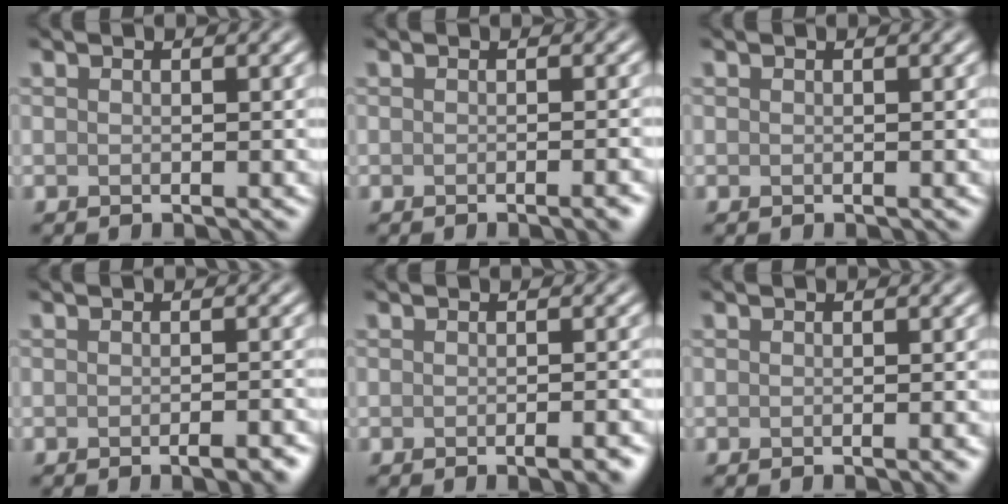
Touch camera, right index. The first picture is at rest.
{"total": 2.2, "force": [-0.9, 0.6, 1.9], "torque": [-0.013, 0.000, -0.013]}
{"total": 0.0}
{"total": 2.4, "force": [-1.3, 0.6, 1.9], "torque": [-0.024, -0.001, -0.017]}
{"total": 2.4, "force": [-1.1, 0.6, 2.0], "torque": [-0.022, 0.000, -0.016]}
{"total": 1.3, "force": [-0.4, 0.3, 1.2], "torque": [-0.010, 0.001, -0.007]}